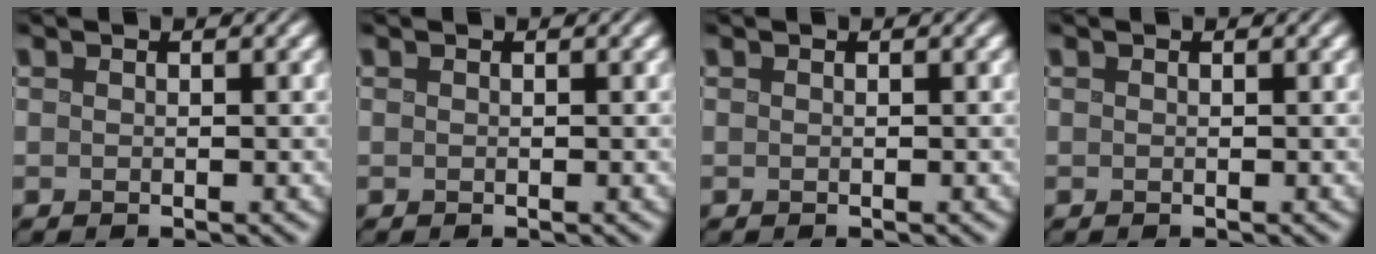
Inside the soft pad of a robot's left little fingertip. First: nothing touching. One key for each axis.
{"total": 0.0}
{"total": 0.0}
{"total": 0.0}